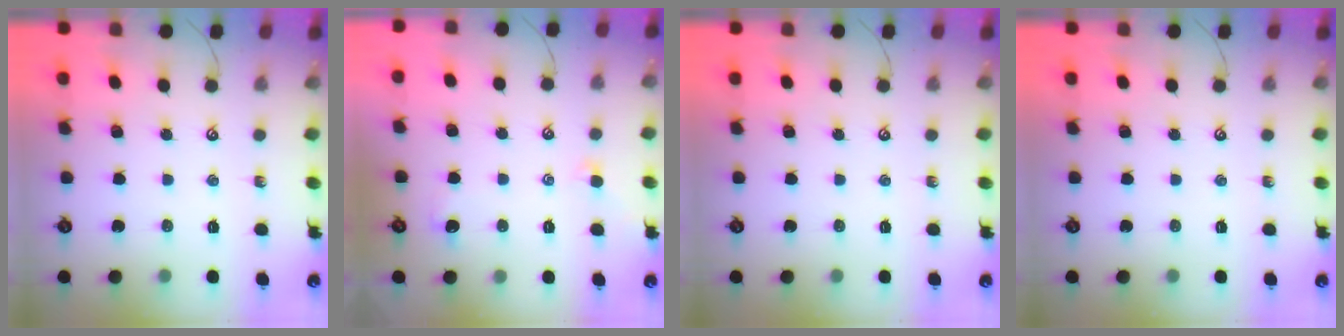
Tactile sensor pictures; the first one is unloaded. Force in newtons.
{"total": 0.6, "press": 0.2, "slide": 0.6}
{"total": 0.0}
{"total": 0.0}